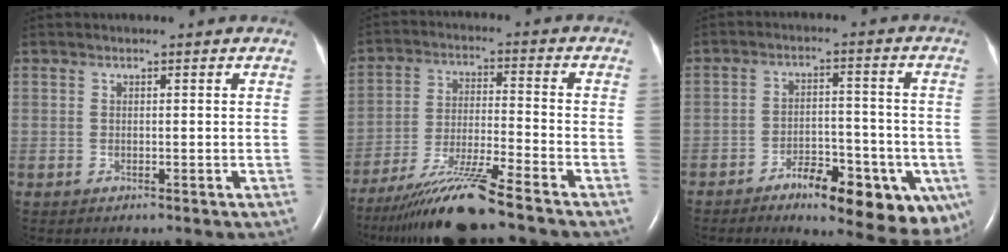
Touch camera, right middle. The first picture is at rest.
{"total": 11.6, "force": [-9.7, -1.4, 6.2], "torque": [-0.114, -0.027, -0.176]}
{"total": 14.0, "force": [-8.0, 5.0, 10.3], "torque": [-0.104, 0.015, -0.109]}